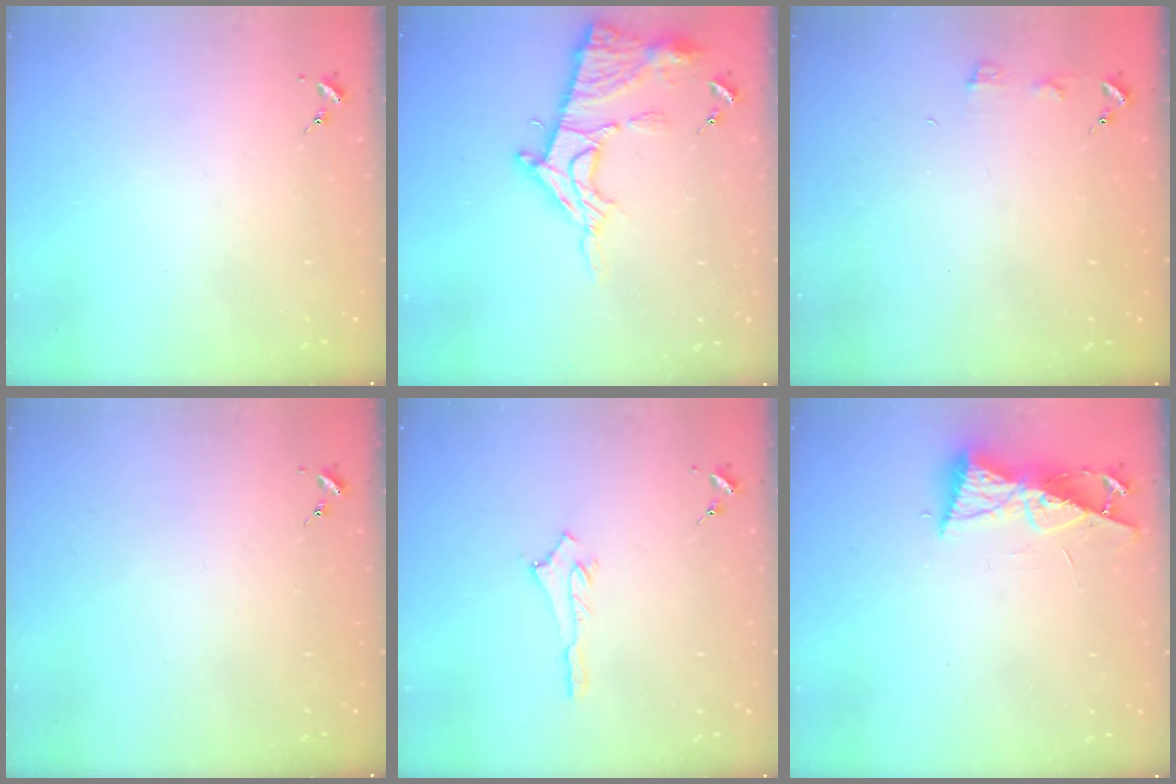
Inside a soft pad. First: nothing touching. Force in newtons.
{"total": 14.2, "press": 14.2, "slide": 1.1}
{"total": 3.3, "press": 3.3, "slide": 0.4}
{"total": 0.0}
{"total": 2.6, "press": 2.6, "slide": 0.4}
{"total": 8.7, "press": 8.7, "slide": 0.8}